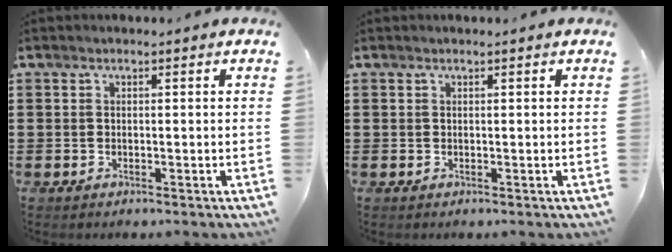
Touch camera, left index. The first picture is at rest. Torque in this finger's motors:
{"motor_torque": [-0.36, 0.07, 0.03, -0.02]}